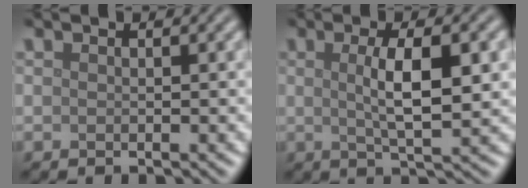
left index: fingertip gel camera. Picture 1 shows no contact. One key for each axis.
{"total": 5.4, "fx": 0.6, "fy": 1.4, "fz": 5.2, "tx": -0.086, "ty": 0.004, "tz": 0.013}